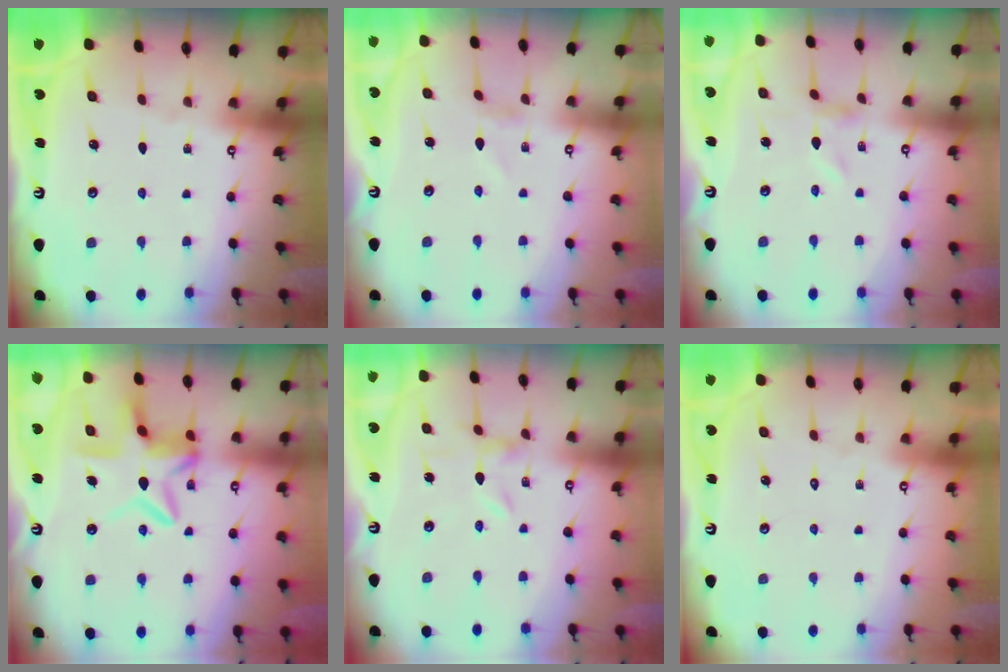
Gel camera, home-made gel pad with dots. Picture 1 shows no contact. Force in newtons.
{"total": 0.0}
{"total": 0.0}
{"total": 10.9, "press": 10.9, "slide": 1.1}
{"total": 0.0}
{"total": 1.7, "press": 1.7, "slide": 0.1}